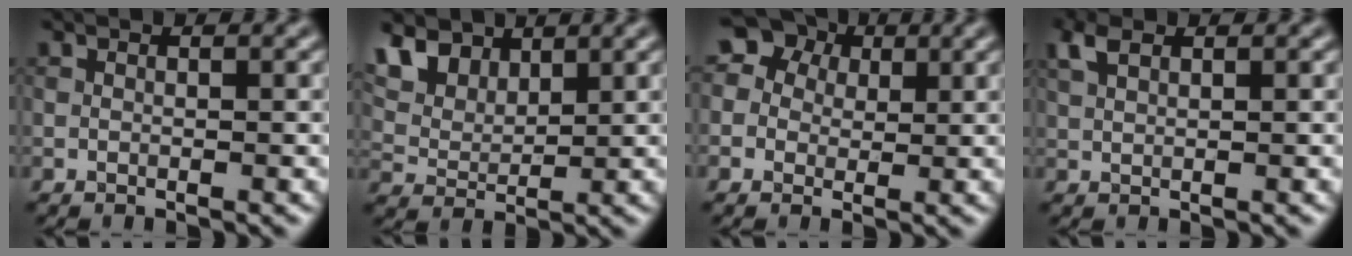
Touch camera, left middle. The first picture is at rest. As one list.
[{"total": 6.3, "force": [4.2, 3.7, 3.0], "torque": [-0.089, 0.002, 0.083]}, {"total": 8.9, "force": [3.7, 7.4, 3.4], "torque": [-0.082, 0.038, 0.036]}, {"total": 2.1, "force": [1.3, 0.9, 1.4], "torque": [-0.037, 0.010, 0.027]}]